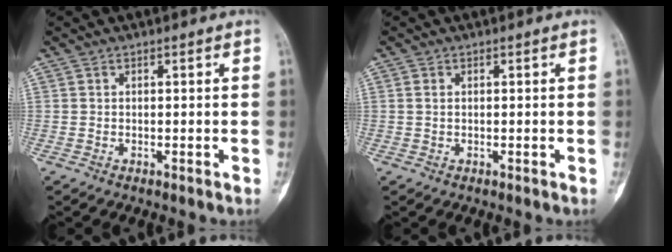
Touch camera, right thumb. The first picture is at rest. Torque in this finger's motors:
{"motor_torque": [0.39, 0.02, 0.19, 0.32, 0.07]}